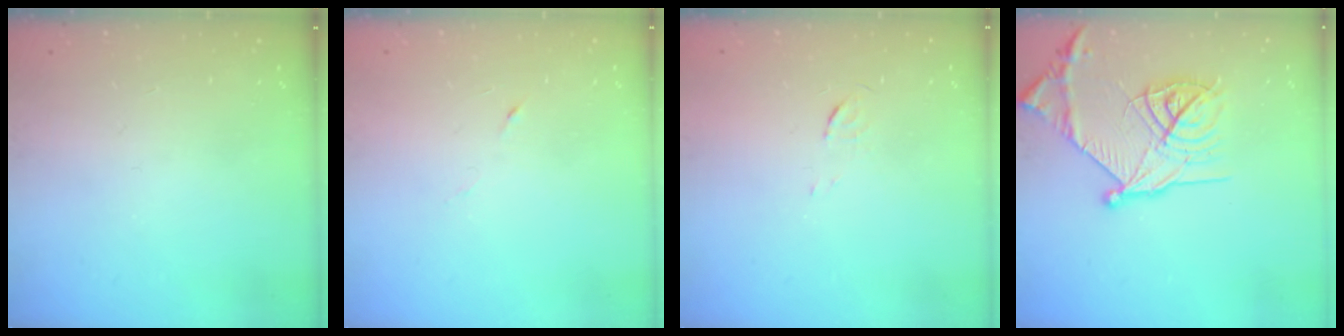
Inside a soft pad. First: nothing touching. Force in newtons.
{"total": 3.1, "press": 3.0, "slide": 1.0}
{"total": 3.6, "press": 3.6, "slide": 0.3}
{"total": 18.5, "press": 18.4, "slide": 1.6}